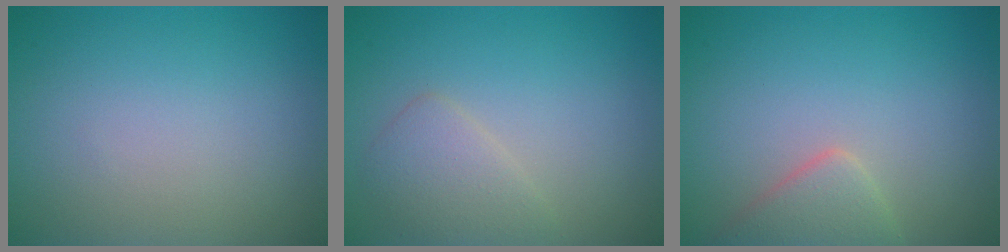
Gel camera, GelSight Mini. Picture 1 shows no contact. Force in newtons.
{"total": 2.4, "press": 2.4, "slide": 0.1}
{"total": 2.7, "press": 2.7, "slide": 0.1}